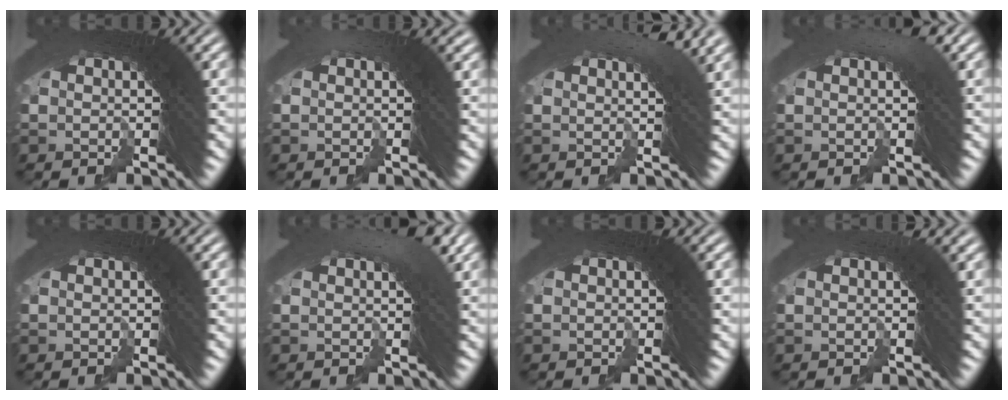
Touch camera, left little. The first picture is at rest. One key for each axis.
{"total": 0.9, "fx": 0.5, "fy": 0.4, "fz": 0.7, "tx": 0.001, "ty": 0.011, "tz": -0.002}
{"total": 3.5, "fx": 2.0, "fy": 0.7, "fz": 2.8, "tx": -0.029, "ty": 0.013, "tz": 0.023}
{"total": 2.1, "fx": 1.1, "fy": 0.6, "fz": 1.7, "tx": -0.007, "ty": 0.022, "tz": 0.005}
{"total": 0.0}
{"total": 3.4, "fx": 1.6, "fy": 0.9, "fz": 2.8, "tx": -0.021, "ty": 0.019, "tz": 0.014}
{"total": 0.0}
{"total": 1.6, "fx": 1.1, "fy": 0.2, "fz": 1.2, "tx": -0.009, "ty": 0.009, "tz": 0.011}